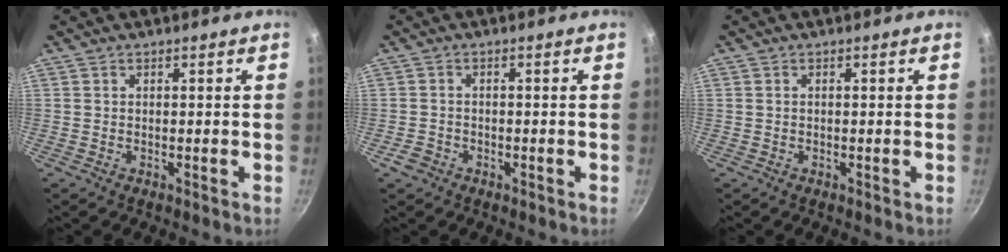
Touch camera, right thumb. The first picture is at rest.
{"total": 2.4, "force": [-1.5, 1.7, 0.8], "torque": [-0.014, 0.015, -0.025]}
{"total": 0.0}